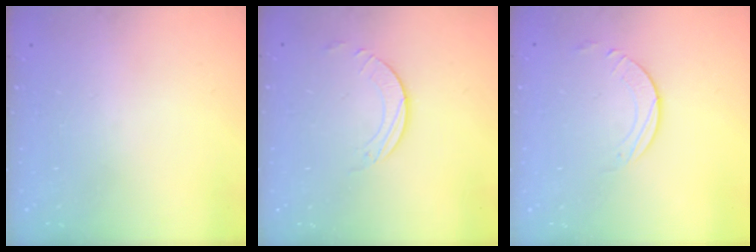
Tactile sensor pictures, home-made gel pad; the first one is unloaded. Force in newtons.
{"total": 1.7, "press": 1.7, "slide": 0.2}
{"total": 3.2, "press": 3.2, "slide": 0.3}